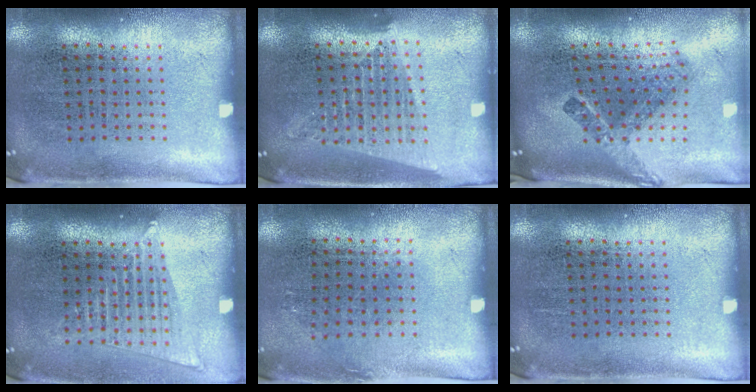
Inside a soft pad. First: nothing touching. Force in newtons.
{"total": 1.8, "press": 1.6, "slide": 0.8}
{"total": 2.5, "press": 1.6, "slide": 2.0}
{"total": 1.5, "press": 1.4, "slide": 0.7}
{"total": 0.8, "press": 0.6, "slide": 0.5}
{"total": 0.0}